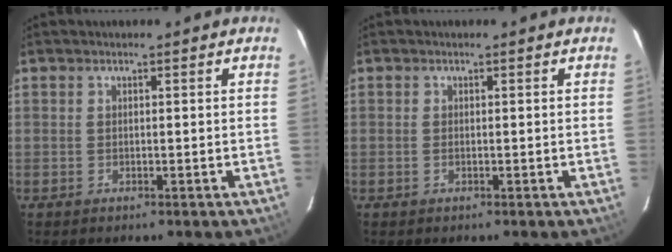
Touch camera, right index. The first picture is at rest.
{"total": 0.7, "force": [-0.2, 0.3, 0.6], "torque": [-0.016, 0.000, -0.005]}